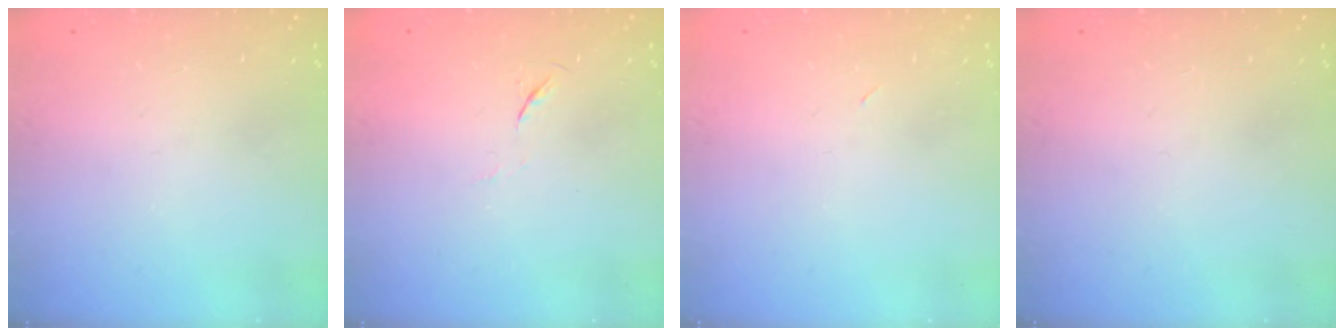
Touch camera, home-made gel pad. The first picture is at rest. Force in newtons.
{"total": 4.0, "press": 4.0, "slide": 0.6}
{"total": 2.9, "press": 2.9, "slide": 0.7}
{"total": 0.0}